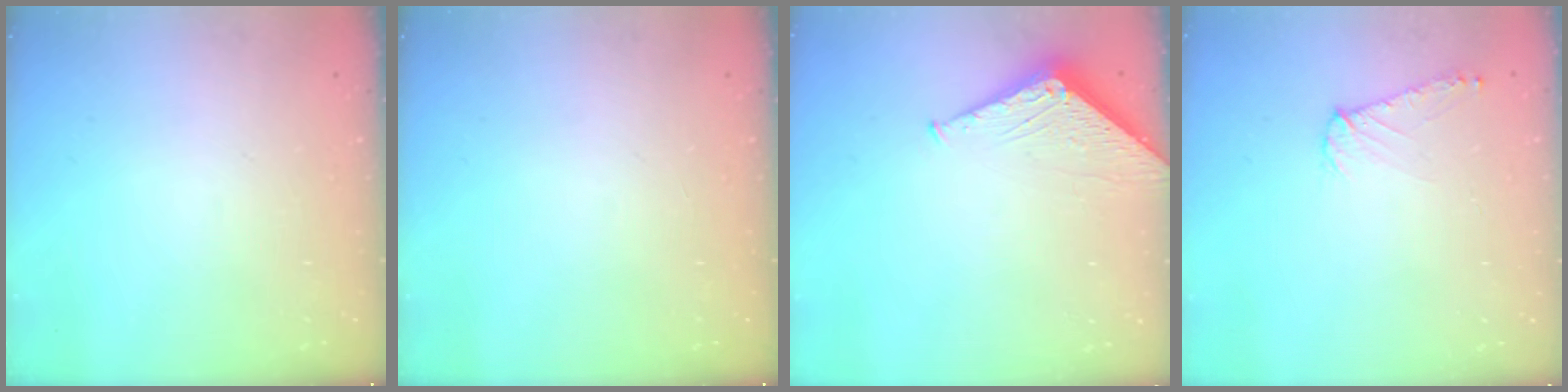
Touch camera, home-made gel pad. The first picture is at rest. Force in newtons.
{"total": 0.0}
{"total": 3.8, "press": 3.8, "slide": 0.5}
{"total": 7.3, "press": 7.2, "slide": 0.7}